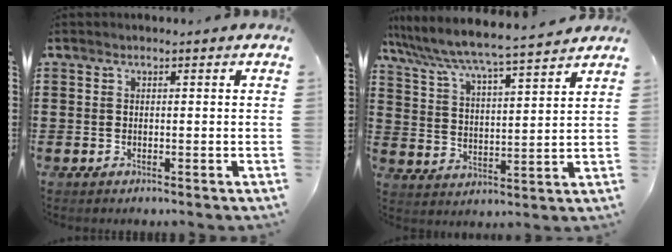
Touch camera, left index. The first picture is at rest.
{"total": 5.3, "force": [4.9, -0.3, 1.9], "torque": [-0.062, -0.038, 0.076]}